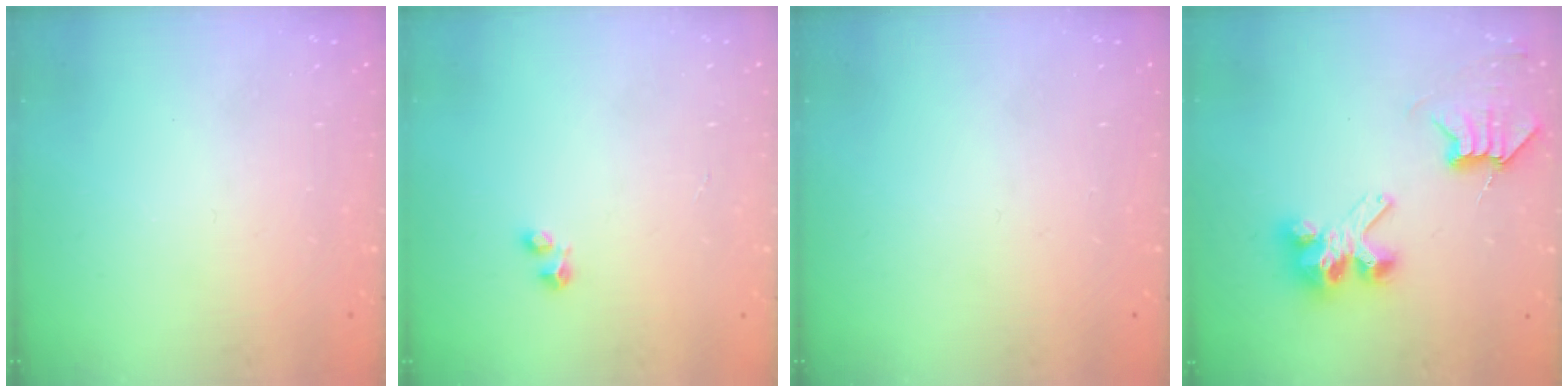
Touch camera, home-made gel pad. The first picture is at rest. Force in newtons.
{"total": 2.4, "press": 2.4, "slide": 0.4}
{"total": 0.0}
{"total": 7.4, "press": 7.4, "slide": 0.2}